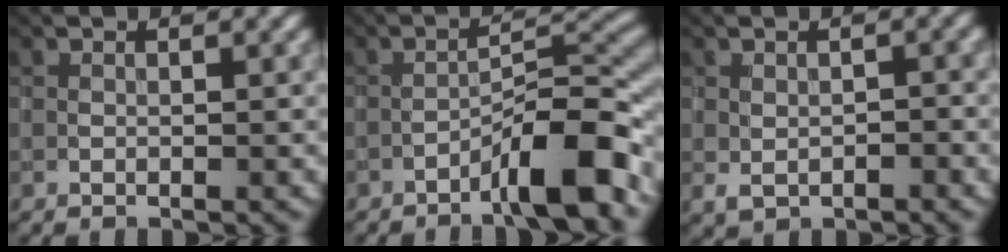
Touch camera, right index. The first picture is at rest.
{"total": 6.5, "force": [-3.9, 1.1, 5.1], "torque": [-0.076, 0.023, -0.068]}
{"total": 2.0, "force": [-0.7, 1.3, 1.3], "torque": [-0.023, -0.005, -0.007]}